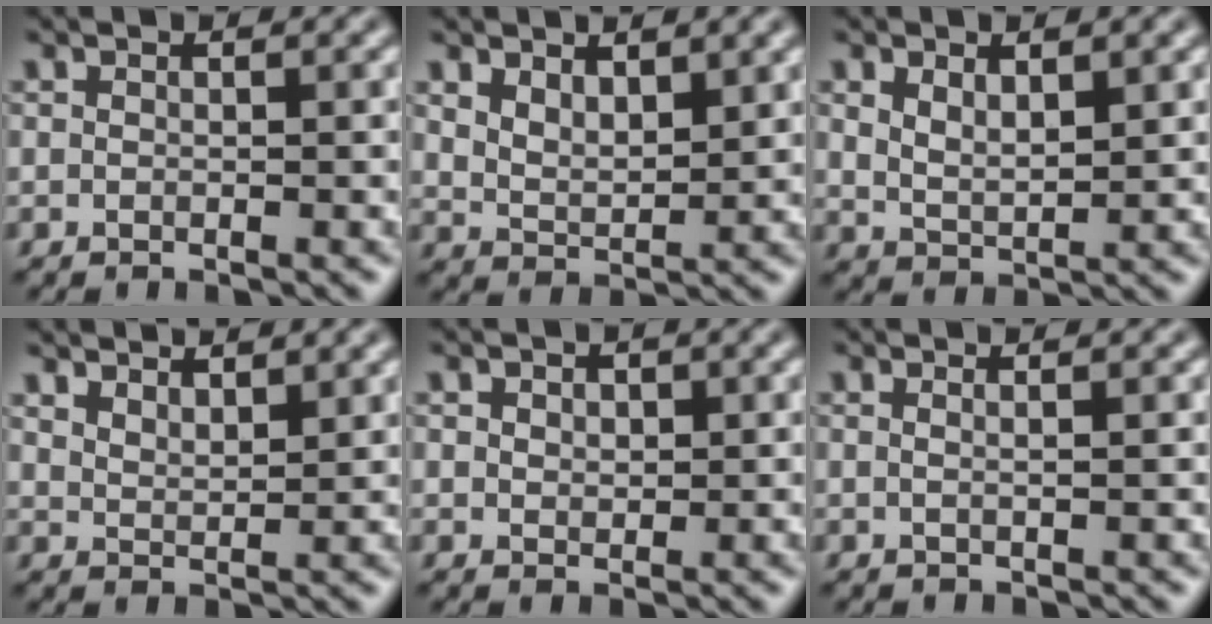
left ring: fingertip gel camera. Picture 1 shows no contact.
{"total": 3.2, "force": [2.0, 1.6, 2.0], "torque": [-0.042, -0.008, 0.042]}
{"total": 2.7, "force": [1.3, 1.3, 2.0], "torque": [-0.045, -0.006, 0.030]}
{"total": 3.9, "force": [3.5, 1.0, 1.5], "torque": [-0.019, 0.002, 0.048]}
{"total": 1.7, "force": [0.9, 1.3, 0.8], "torque": [-0.014, 0.003, 0.010]}
{"total": 1.9, "force": [1.0, 0.8, 1.4], "torque": [-0.004, 0.000, -0.008]}